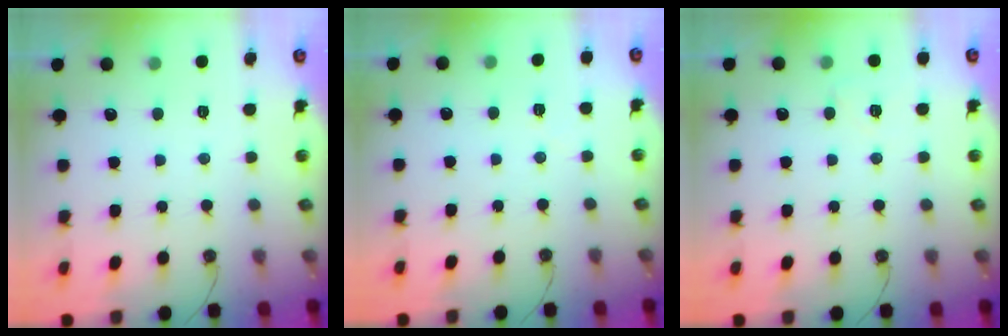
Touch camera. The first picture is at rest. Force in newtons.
{"total": 2.2, "press": 2.2, "slide": 0.7}
{"total": 5.1, "press": 4.5, "slide": 2.3}